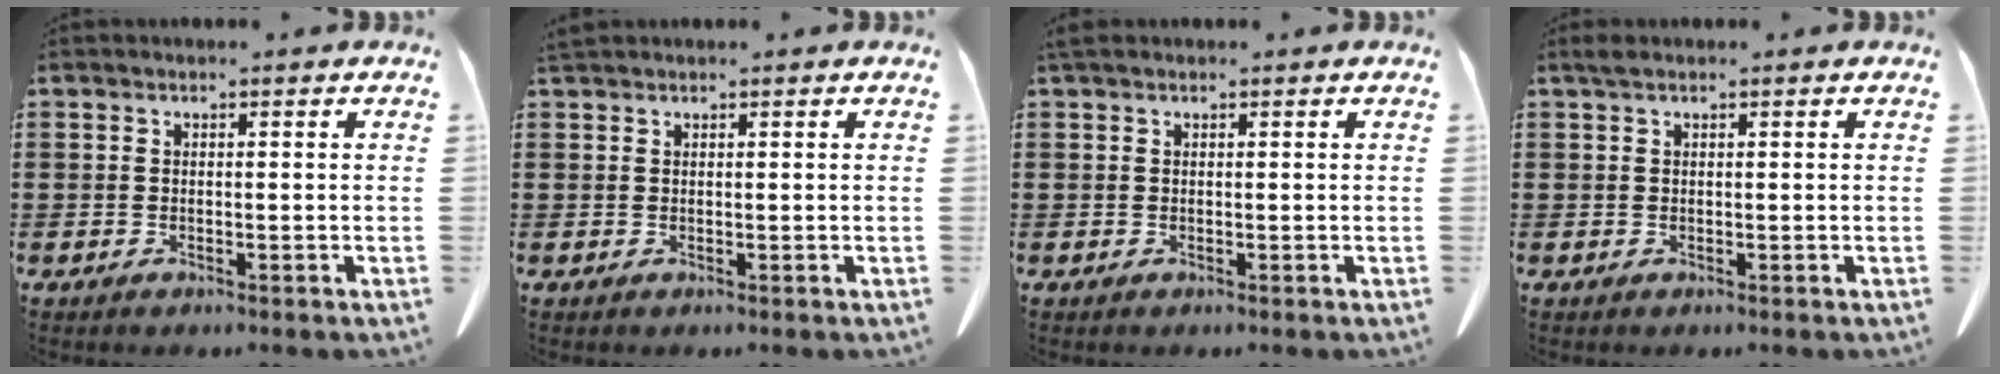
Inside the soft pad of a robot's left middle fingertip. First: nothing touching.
{"total": 0.8, "force": [0.7, 0.1, 0.2], "torque": [-0.007, -0.003, 0.016]}
{"total": 0.5, "force": [0.3, 0.2, 0.3], "torque": [-0.009, 0.001, 0.007]}
{"total": 0.9, "force": [0.5, 0.3, 0.6], "torque": [-0.015, 0.002, 0.010]}